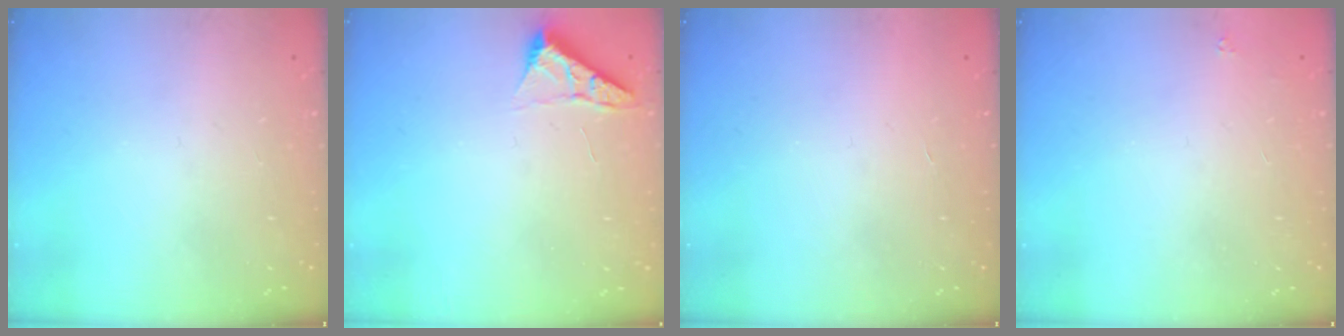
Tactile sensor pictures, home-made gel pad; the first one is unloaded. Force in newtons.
{"total": 4.0, "press": 4.0, "slide": 0.5}
{"total": 1.8, "press": 1.8, "slide": 0.1}
{"total": 1.6, "press": 1.5, "slide": 0.2}